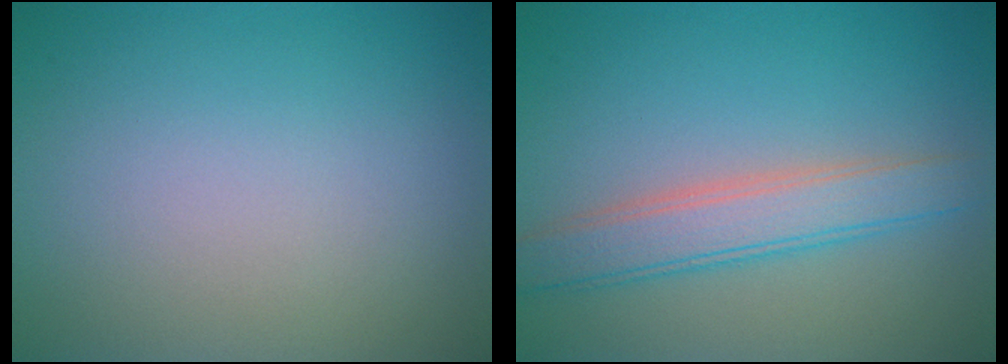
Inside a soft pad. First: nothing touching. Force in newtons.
{"total": 4.1, "press": 4.1, "slide": 0.1}